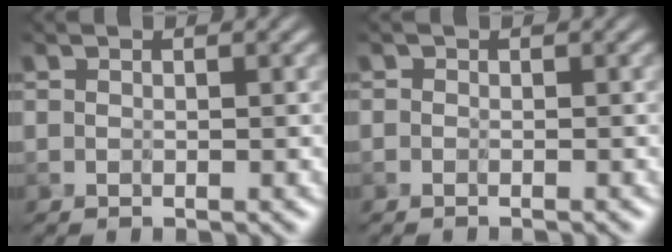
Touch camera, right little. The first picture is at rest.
{"total": 0.9, "force": [-0.9, 0.1, -0.1], "torque": [0.007, -0.007, -0.012]}